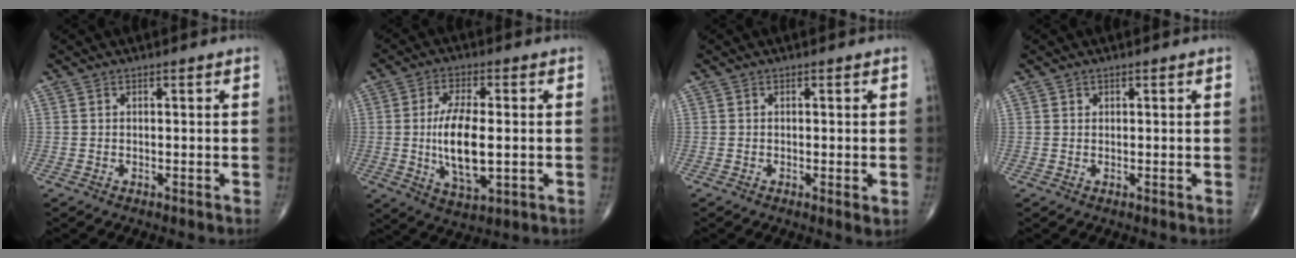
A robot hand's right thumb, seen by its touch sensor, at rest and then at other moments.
{"total": 11.8, "force": [-0.7, 5.1, 10.5], "torque": [-0.193, -0.012, -0.006]}
{"total": 1.7, "force": [-0.2, 0.2, 1.6], "torque": [-0.031, -0.008, -0.005]}
{"total": 0.5, "force": [0.3, 0.4, 0.1], "torque": [0.003, 0.000, 0.003]}